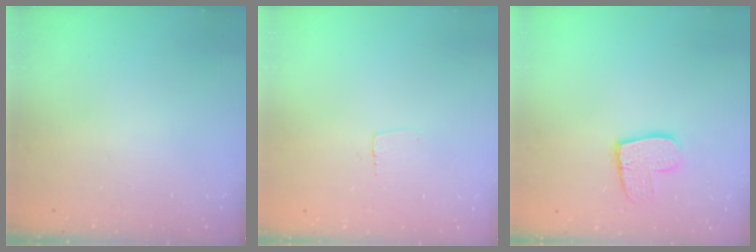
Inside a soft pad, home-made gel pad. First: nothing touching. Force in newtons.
{"total": 2.3, "press": 2.3, "slide": 0.1}
{"total": 10.8, "press": 10.7, "slide": 0.7}